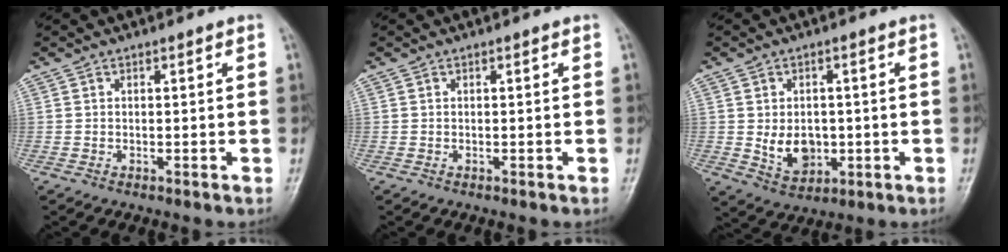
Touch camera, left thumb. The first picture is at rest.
{"total": 0.0}
{"total": 6.8, "force": [-0.4, 5.2, 4.3], "torque": [-0.047, -0.007, 0.007]}